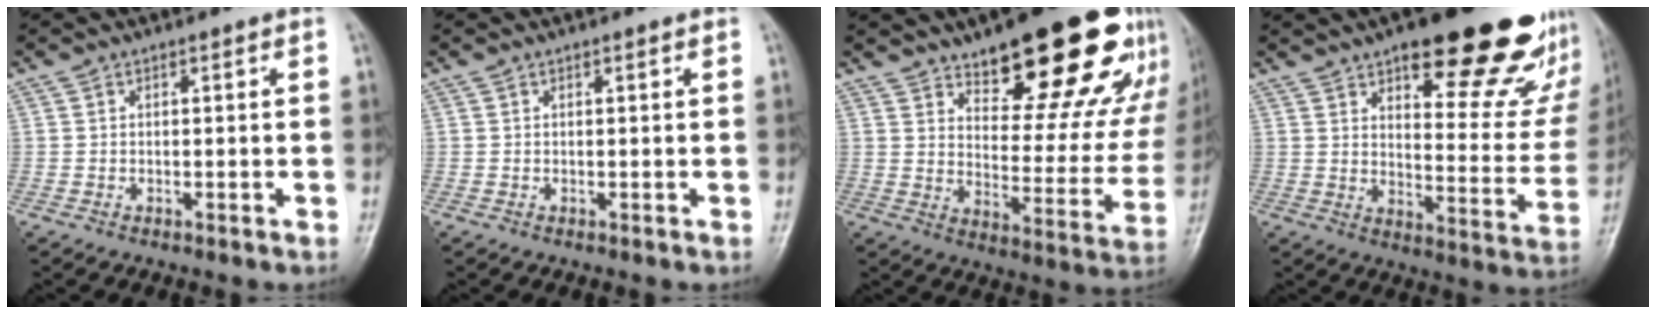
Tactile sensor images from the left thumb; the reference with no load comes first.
{"total": 0.0}
{"total": 23.2, "force": [15.8, 8.8, 14.5], "torque": [-0.137, -0.087, 0.220]}
{"total": 25.9, "force": [16.4, 9.0, 17.9], "torque": [-0.187, -0.077, 0.216]}